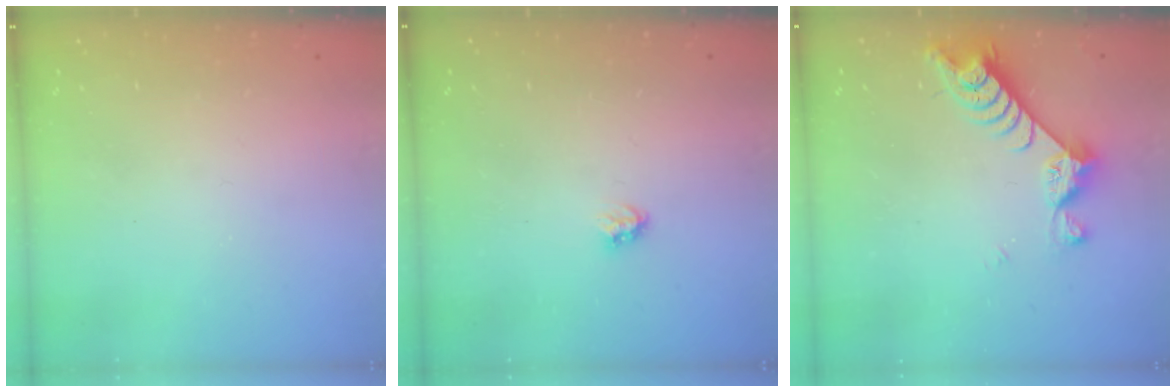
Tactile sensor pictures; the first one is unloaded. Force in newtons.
{"total": 2.8, "press": 2.8, "slide": 0.5}
{"total": 7.2, "press": 7.2, "slide": 1.0}